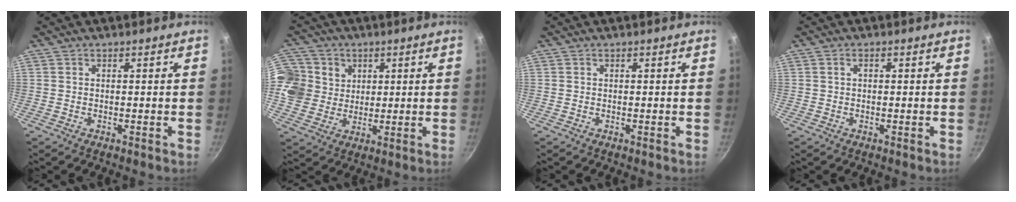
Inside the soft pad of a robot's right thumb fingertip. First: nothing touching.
{"total": 10.8, "force": [3.3, 9.6, 3.6], "torque": [-0.038, -0.013, 0.057]}
{"total": 0.0}
{"total": 1.0, "force": [0.2, 0.6, 0.8], "torque": [-0.013, 0.005, 0.003]}